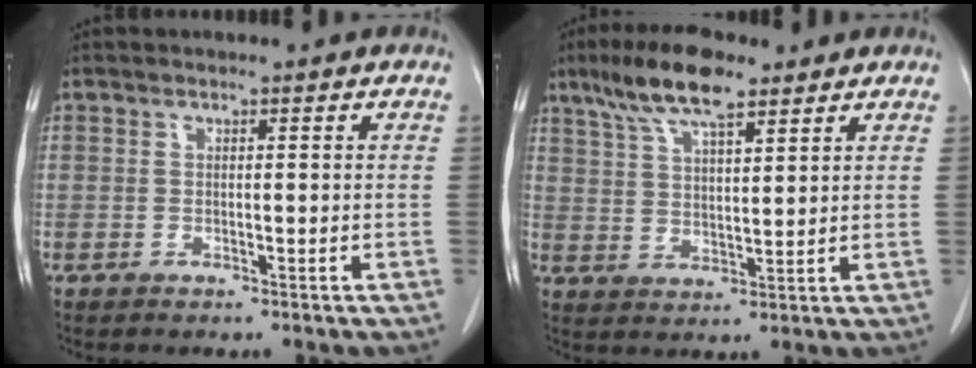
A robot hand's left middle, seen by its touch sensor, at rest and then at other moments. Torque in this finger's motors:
{"motor_torque": [1.12, -1.02, 0.17, 0.06]}